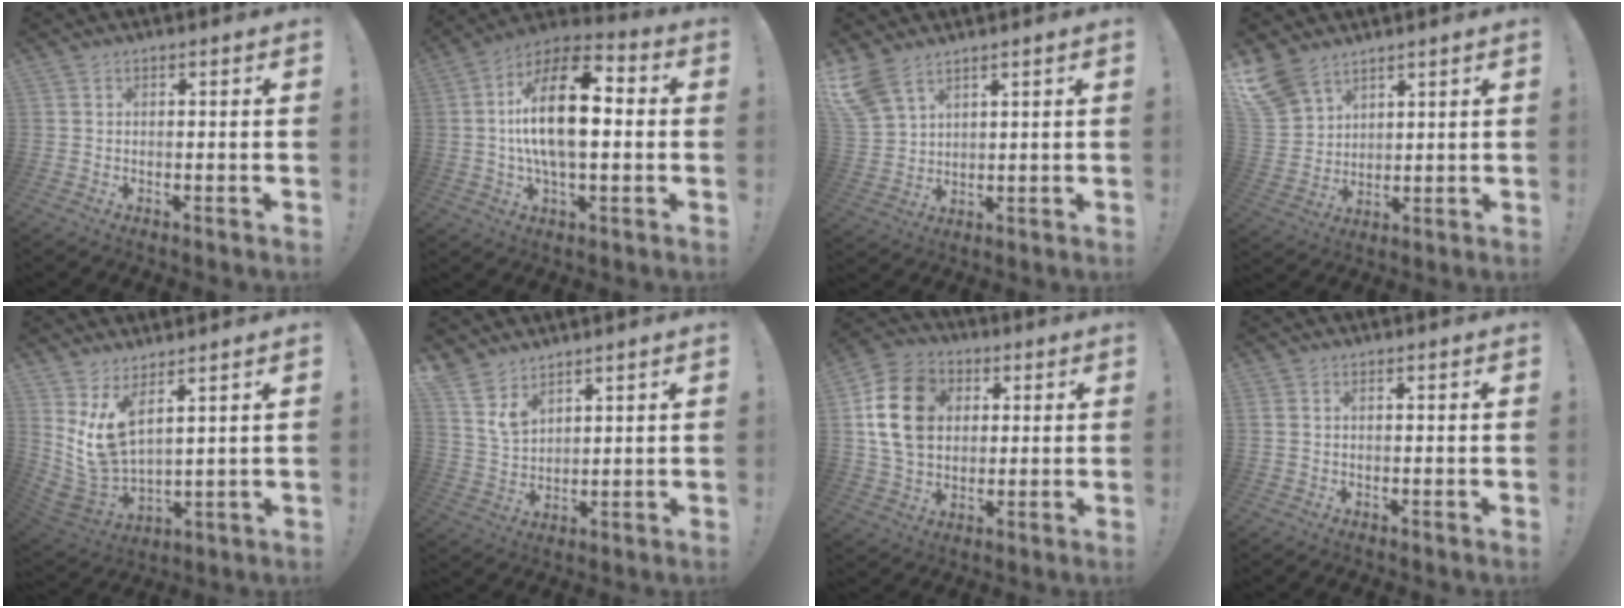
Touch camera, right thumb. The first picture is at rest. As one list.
[{"total": 19.4, "force": [1.1, 9.0, 17.2], "torque": [-0.299, 0.006, 0.011]}, {"total": 8.6, "force": [6.0, 4.5, 4.1], "torque": [-0.091, -0.028, 0.123]}, {"total": 9.9, "force": [7.3, 5.9, 3.3], "torque": [-0.075, -0.043, 0.150]}, {"total": 11.6, "force": [6.5, 5.1, 8.2], "torque": [-0.162, -0.048, 0.124]}, {"total": 7.4, "force": [5.8, 3.5, 2.9], "torque": [-0.052, -0.038, 0.113]}, {"total": 18.3, "force": [4.0, 14.1, 10.9], "torque": [-0.187, 0.001, 0.075]}, {"total": 0.9, "force": [0.5, 0.6, 0.6], "torque": [-0.016, 0.002, 0.010]}]